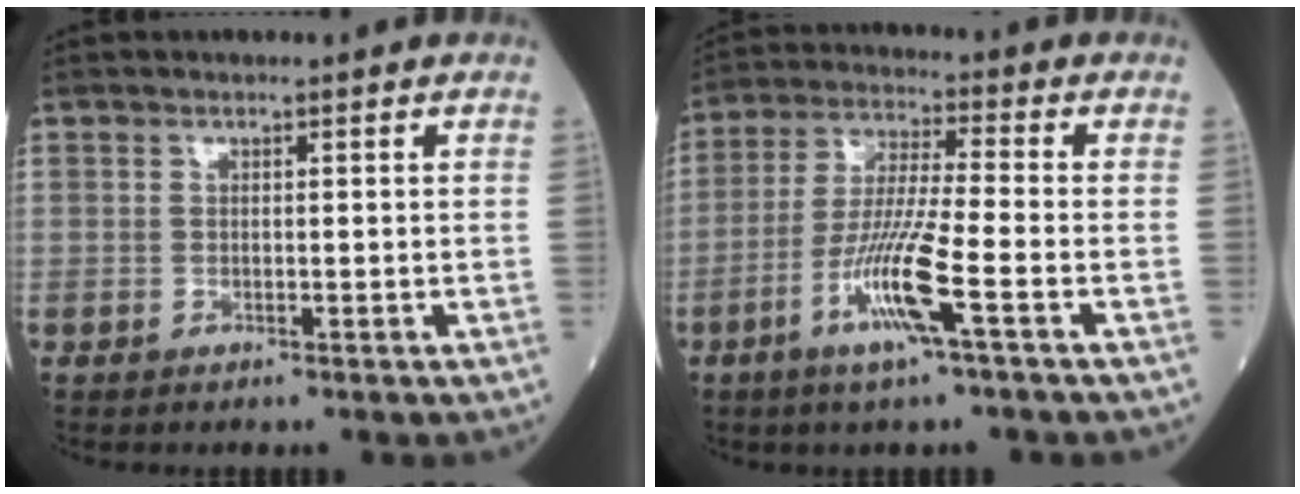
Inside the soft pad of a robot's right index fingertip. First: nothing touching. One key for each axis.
{"total": 10.5, "fx": -4.4, "fy": -0.1, "fz": 9.6, "tx": -0.191, "ty": -0.012, "tz": -0.089}